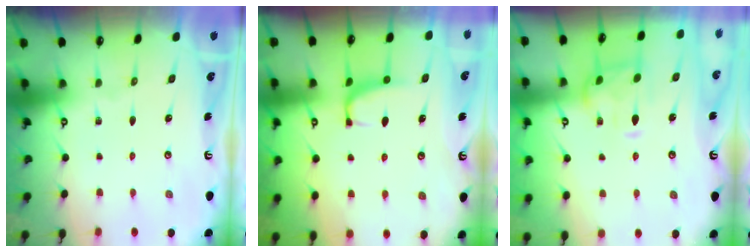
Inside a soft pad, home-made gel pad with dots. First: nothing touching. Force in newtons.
{"total": 1.5, "press": 1.3, "slide": 0.7}
{"total": 4.3, "press": 4.1, "slide": 1.5}